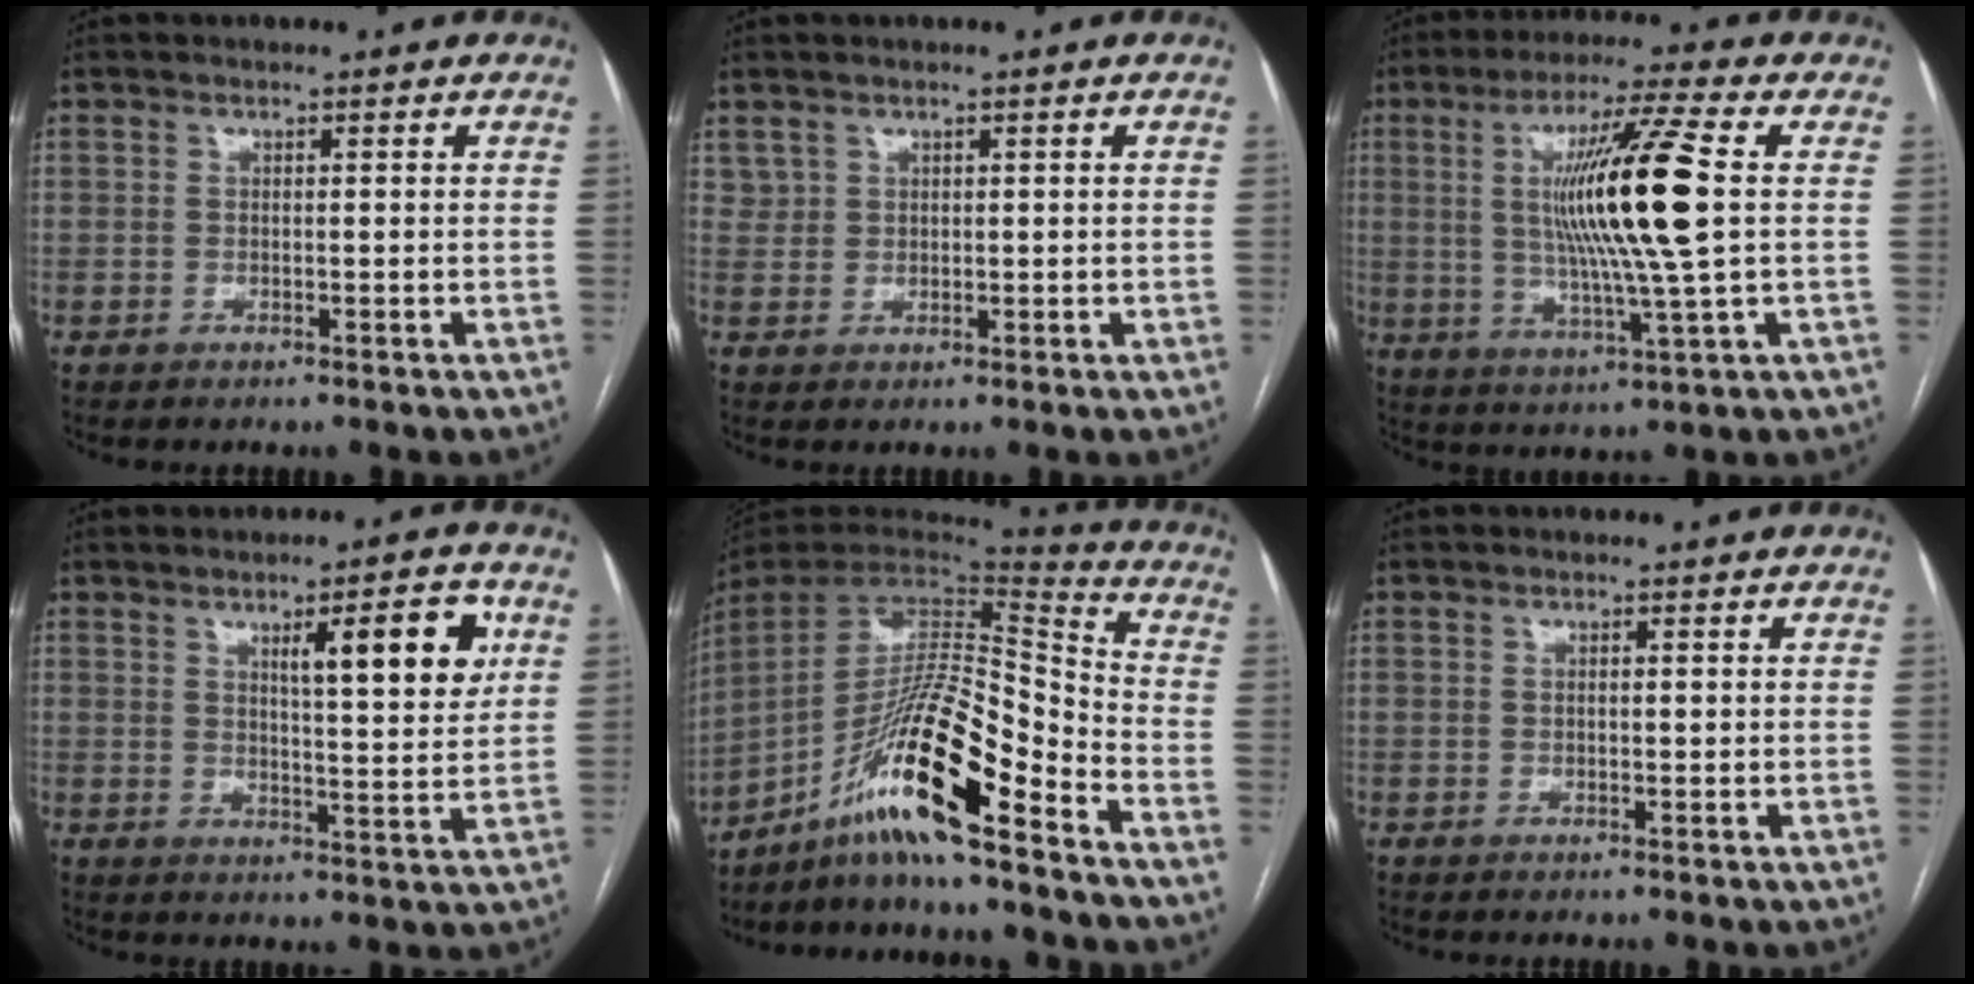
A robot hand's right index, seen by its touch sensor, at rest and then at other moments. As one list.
[{"total": 2.0, "force": [1.3, 1.5, 0.3], "torque": [0.000, 0.005, 0.026]}, {"total": 15.2, "force": [1.9, -0.9, 15.1], "torque": [-0.281, -0.004, 0.029]}, {"total": 9.7, "force": [4.0, 1.3, 8.7], "torque": [-0.123, 0.002, 0.057]}, {"total": 17.3, "force": [-11.1, 0.8, 13.3], "torque": [-0.256, 0.003, -0.201]}, {"total": 0.9, "force": [0.1, 0.3, 0.8], "torque": [-0.014, 0.000, 0.002]}]